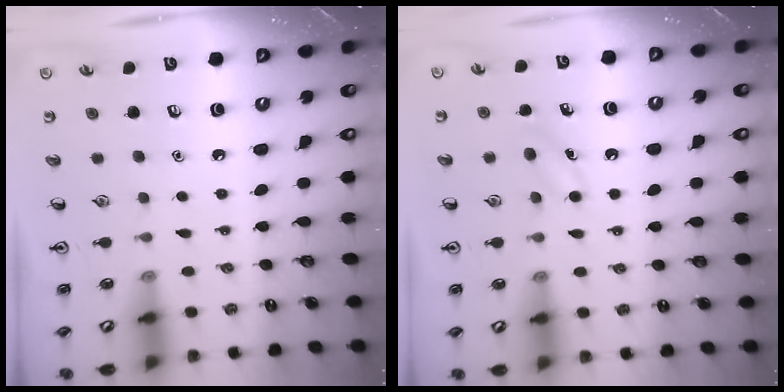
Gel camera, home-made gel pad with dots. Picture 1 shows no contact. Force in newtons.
{"total": 3.8, "press": 3.6, "slide": 1.2}